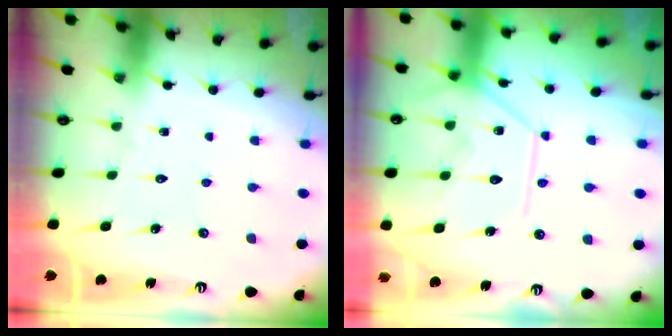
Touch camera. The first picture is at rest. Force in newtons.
{"total": 12.2, "press": 12.2, "slide": 1.2}